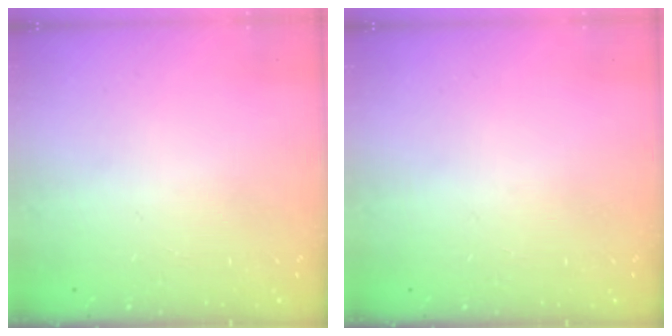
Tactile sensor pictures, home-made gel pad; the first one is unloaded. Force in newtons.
{"total": 0.0}